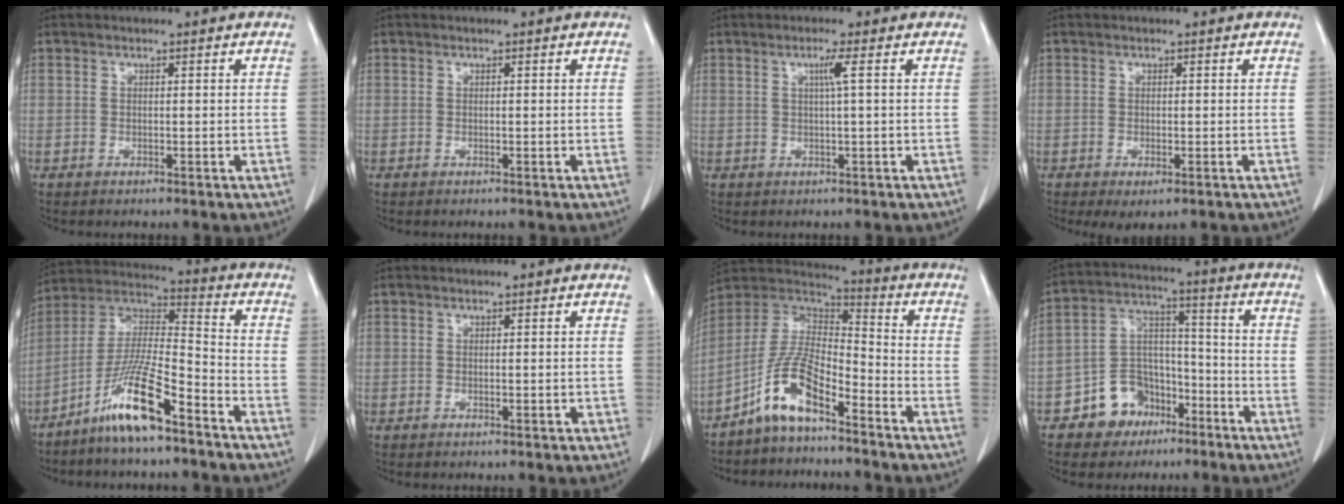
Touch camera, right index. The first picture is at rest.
{"total": 0.0}
{"total": 2.2, "force": [0.6, -0.6, 2.0], "torque": [-0.037, -0.001, 0.012]}
{"total": 2.6, "force": [-1.3, 1.1, 1.9], "torque": [-0.023, -0.004, -0.014]}
{"total": 12.7, "force": [-8.2, 1.1, 9.6], "torque": [-0.193, -0.009, -0.161]}
{"total": 0.8, "force": [-0.1, 0.4, 0.7], "torque": [-0.010, 0.002, 0.002]}
{"total": 10.4, "force": [-6.8, 3.2, 7.2], "torque": [-0.157, 0.020, -0.133]}
{"total": 9.9, "force": [-5.8, 7.3, 3.3], "torque": [-0.060, 0.030, -0.097]}